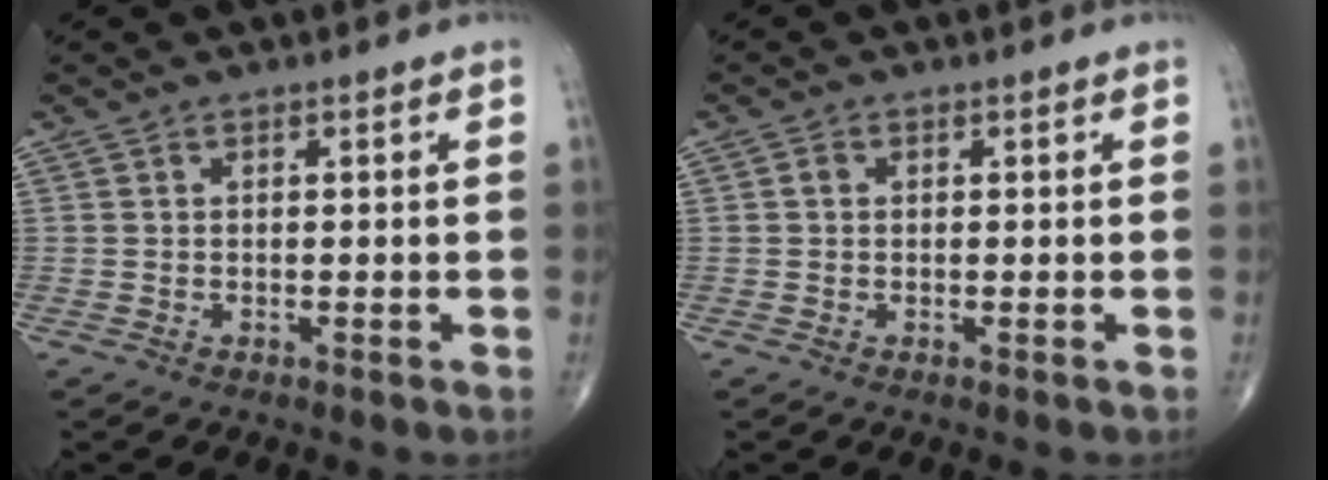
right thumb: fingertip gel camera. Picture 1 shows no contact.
{"total": 1.0, "force": [0.1, 0.9, 0.5], "torque": [-0.007, 0.002, 0.000]}